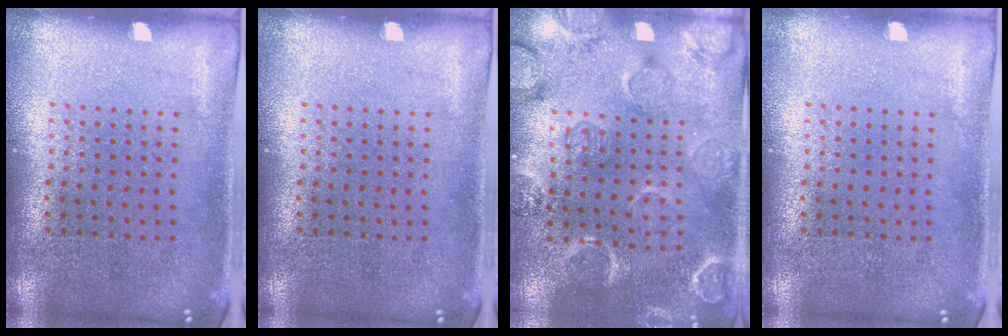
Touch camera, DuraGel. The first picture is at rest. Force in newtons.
{"total": 0.0}
{"total": 2.4, "press": 2.2, "slide": 0.9}
{"total": 0.0}